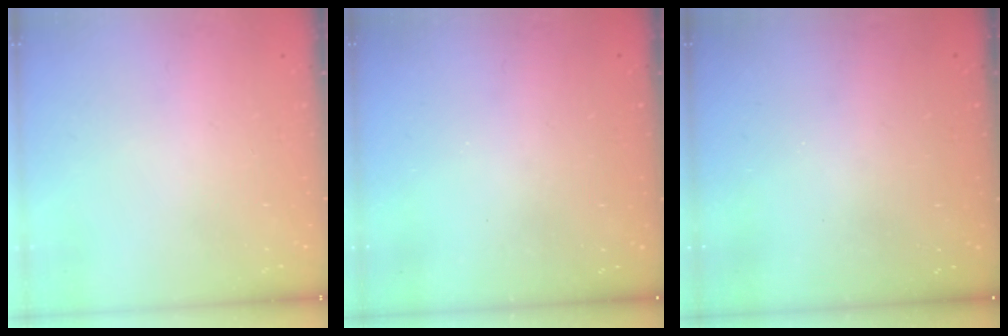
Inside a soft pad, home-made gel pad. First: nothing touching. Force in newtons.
{"total": 2.9, "press": 2.9, "slide": 0.2}
{"total": 2.9, "press": 2.7, "slide": 0.8}